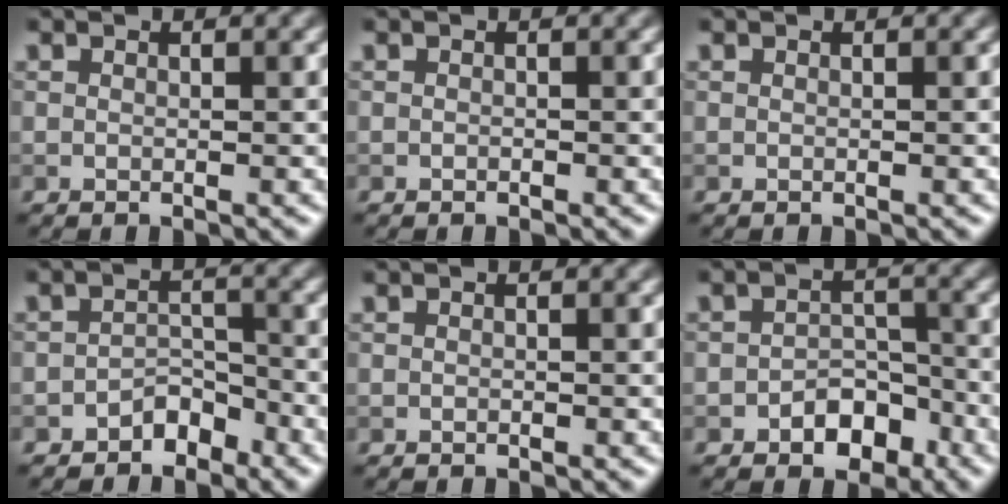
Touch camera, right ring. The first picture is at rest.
{"total": 0.0}
{"total": 0.0}
{"total": 2.3, "force": [-1.8, 1.2, 0.8], "torque": [-0.005, 0.013, -0.032]}
{"total": 0.0}
{"total": 3.4, "force": [-1.9, 2.2, 1.7], "torque": [-0.013, 0.005, -0.030]}